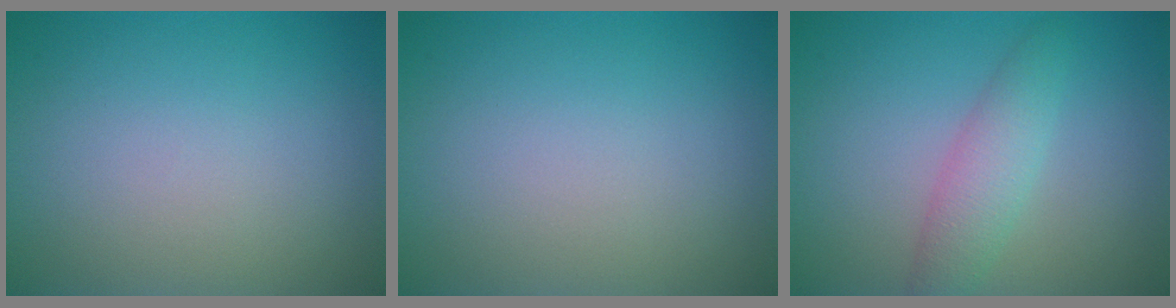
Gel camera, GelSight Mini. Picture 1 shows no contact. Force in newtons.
{"total": 0.0}
{"total": 2.9, "press": 2.9, "slide": 0.0}